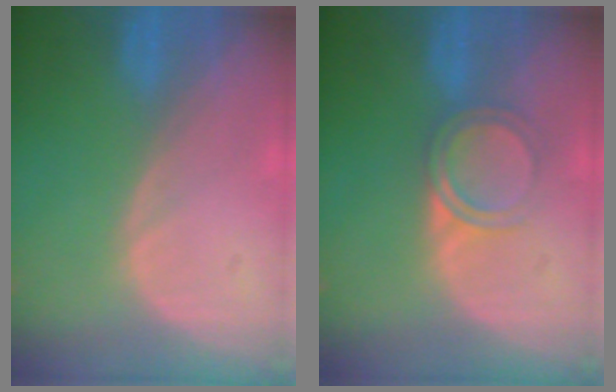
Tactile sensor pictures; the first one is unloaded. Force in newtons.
{"total": 3.7, "press": 3.6, "slide": 0.3}